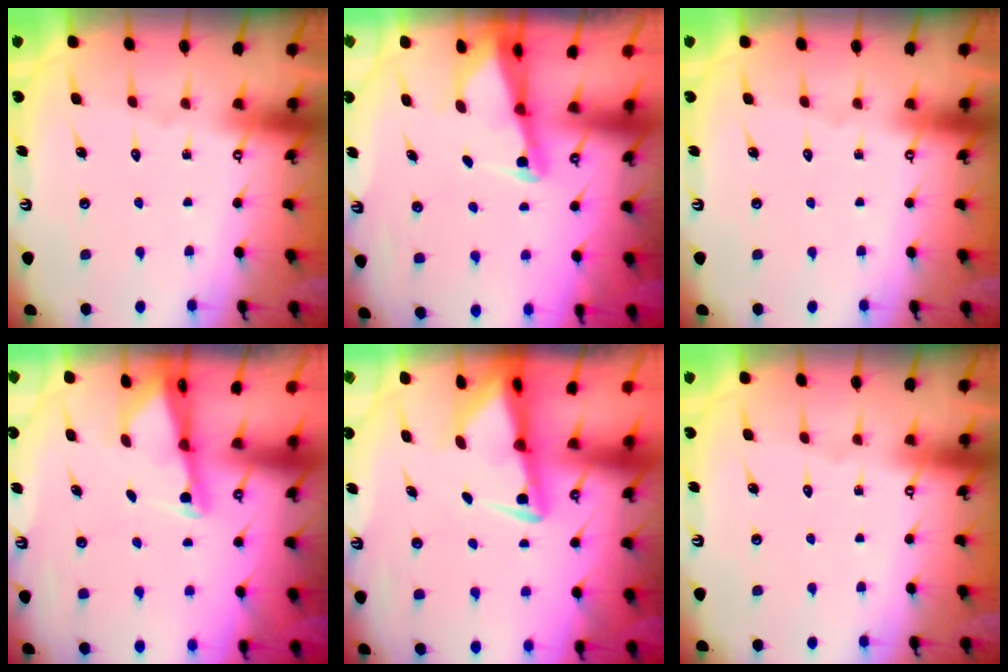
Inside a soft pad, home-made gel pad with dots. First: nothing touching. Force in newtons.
{"total": 2.6, "press": 2.6, "slide": 0.3}
{"total": 0.0}
{"total": 1.9, "press": 1.9, "slide": 0.4}
{"total": 4.0, "press": 4.0, "slide": 0.6}
{"total": 0.0}